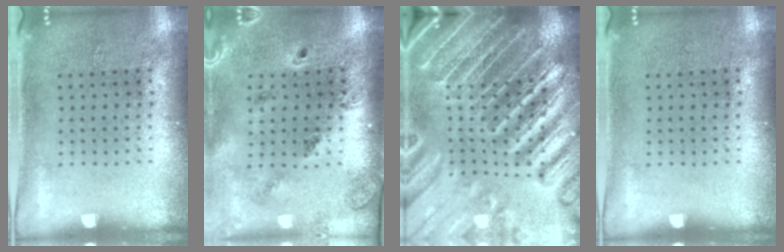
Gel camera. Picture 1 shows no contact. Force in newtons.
{"total": 1.4, "press": 1.4, "slide": 0.1}
{"total": 5.1, "press": 4.5, "slide": 2.4}
{"total": 0.0}